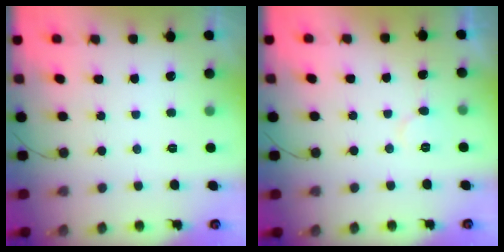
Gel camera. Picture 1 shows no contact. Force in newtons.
{"total": 4.4, "press": 4.4, "slide": 0.4}